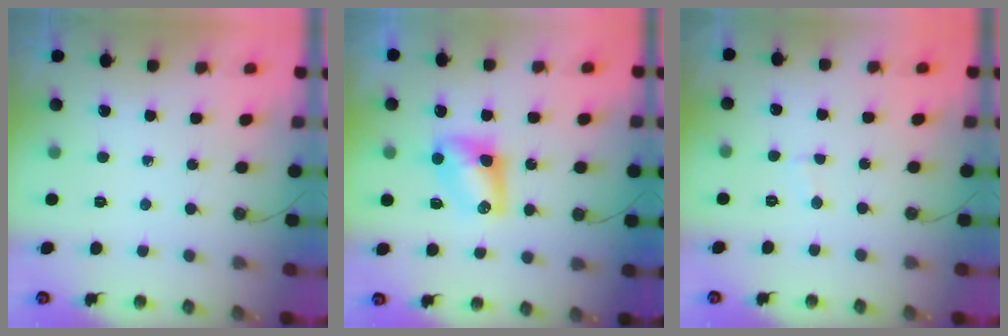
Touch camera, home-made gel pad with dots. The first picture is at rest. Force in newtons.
{"total": 7.6, "press": 7.6, "slide": 0.8}
{"total": 1.8, "press": 1.8, "slide": 0.1}